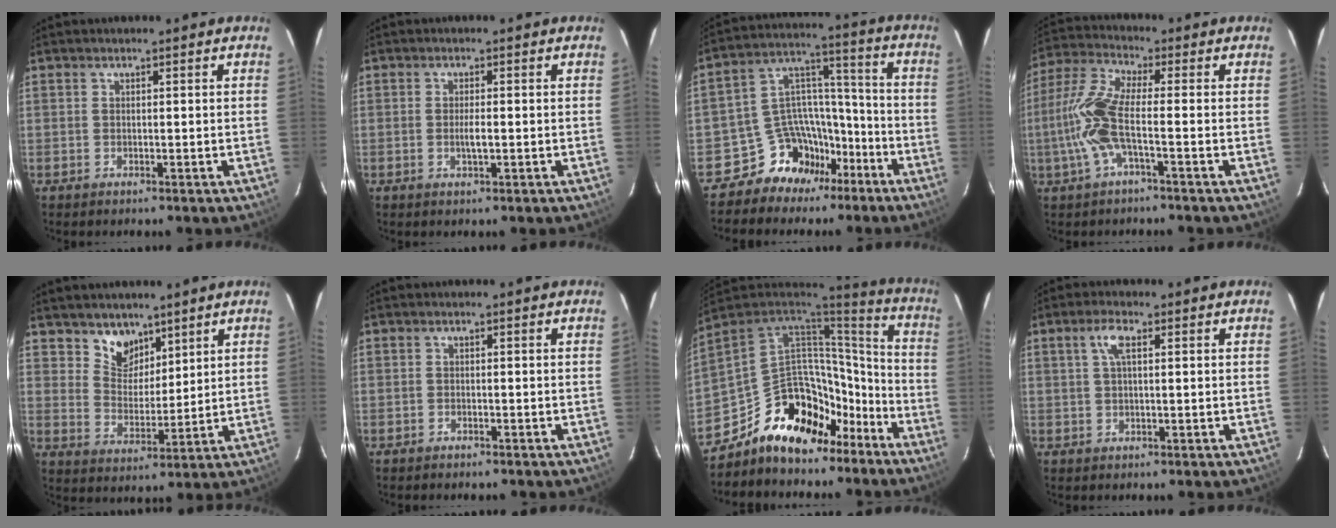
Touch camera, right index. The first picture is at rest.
{"total": 2.1, "force": [-0.3, 0.4, 2.0], "torque": [-0.039, -0.001, -0.006]}
{"total": 11.7, "force": [-8.5, 7.5, 2.7], "torque": [-0.046, 0.065, -0.141]}
{"total": 9.9, "force": [-2.5, 1.8, 9.4], "torque": [-0.224, 0.004, -0.051]}
{"total": 6.6, "force": [4.9, 4.2, 1.5], "torque": [-0.015, -0.002, 0.095]}
{"total": 1.5, "force": [-1.4, 0.6, 0.3], "torque": [-0.013, -0.001, -0.022]}
{"total": 20.0, "force": [-13.5, 12.3, 8.2], "torque": [-0.160, 0.058, -0.202]}
{"total": 3.2, "force": [1.0, 1.0, 2.8], "torque": [-0.060, 0.009, 0.019]}